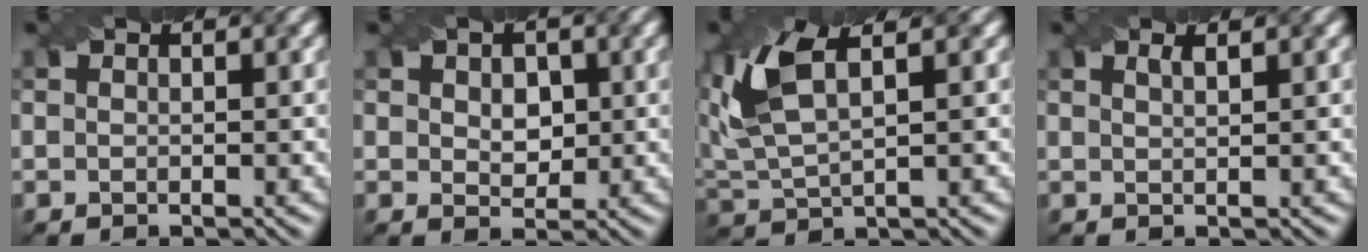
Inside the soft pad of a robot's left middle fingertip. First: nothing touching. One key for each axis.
{"total": 2.9, "fx": 0.5, "fy": 2.1, "fz": 2.0, "tx": -0.030, "ty": 0.001, "tz": 0.006}
{"total": 6.3, "fx": 2.6, "fy": 2.7, "fz": 5.1, "tx": -0.128, "ty": 0.010, "tz": 0.055}
{"total": 1.0, "fx": 0.7, "fy": 0.3, "fz": 0.7, "tx": -0.010, "ty": 0.000, "tz": 0.010}